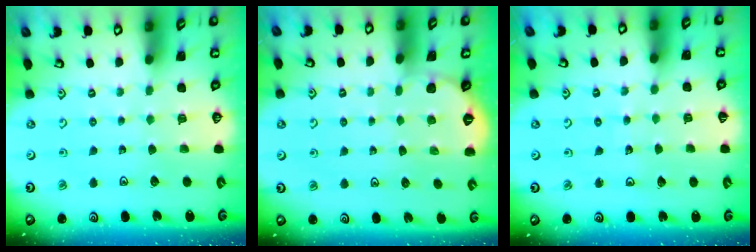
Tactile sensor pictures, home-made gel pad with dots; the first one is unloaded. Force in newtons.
{"total": 0.0}
{"total": 4.9, "press": 4.9, "slide": 0.6}